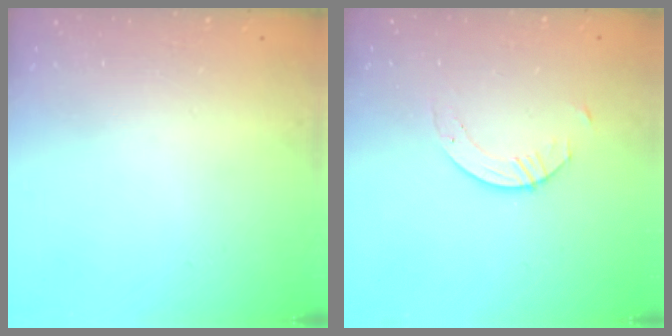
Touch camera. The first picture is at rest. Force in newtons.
{"total": 3.5, "press": 3.5, "slide": 0.4}